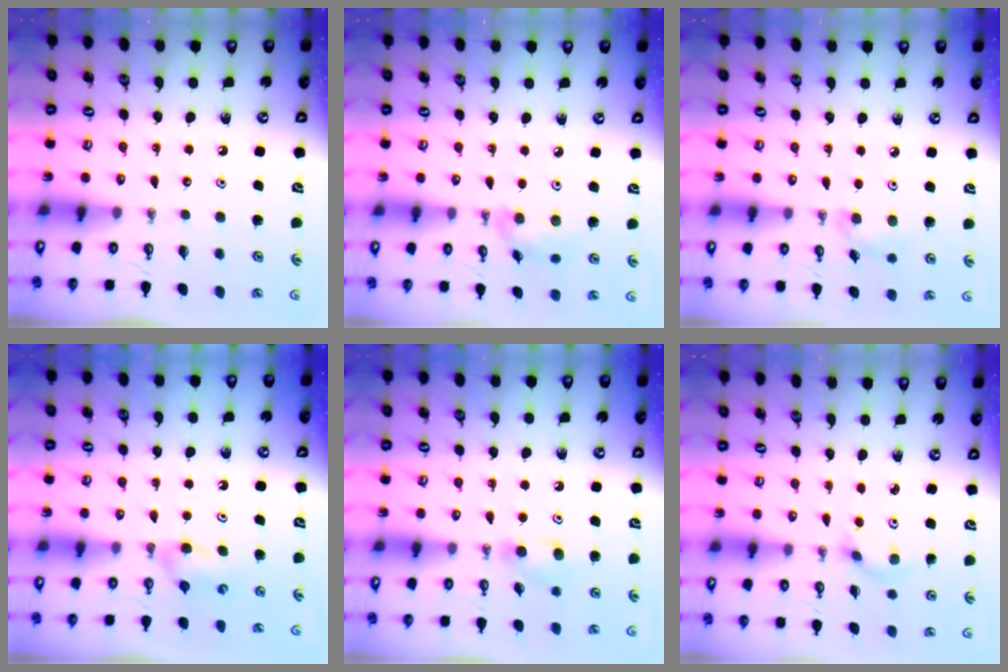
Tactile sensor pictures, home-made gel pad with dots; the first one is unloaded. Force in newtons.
{"total": 7.9, "press": 7.6, "slide": 2.2}
{"total": 4.9, "press": 4.5, "slide": 1.9}
{"total": 4.1, "press": 3.9, "slide": 1.2}
{"total": 7.2, "press": 7.2, "slide": 1.1}
{"total": 2.6, "press": 2.4, "slide": 0.9}